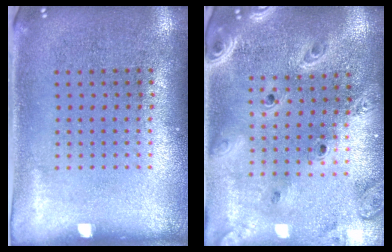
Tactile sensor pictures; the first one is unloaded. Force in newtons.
{"total": 3.0, "press": 2.5, "slide": 1.6}